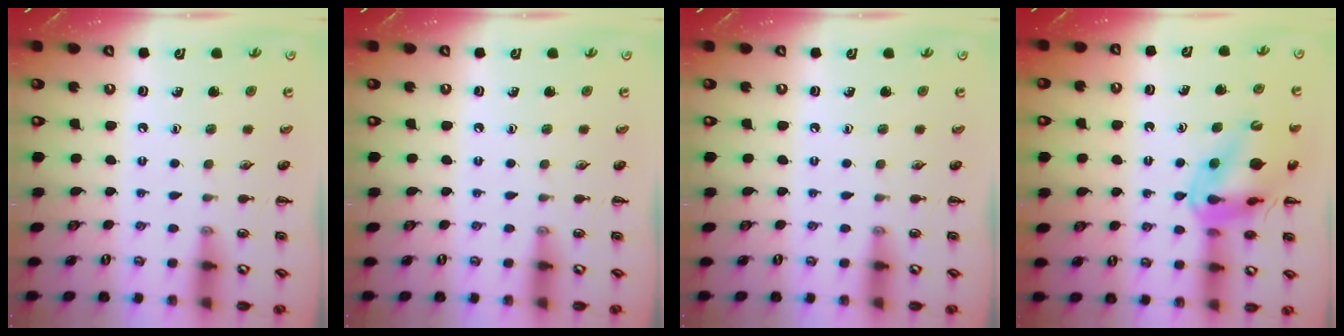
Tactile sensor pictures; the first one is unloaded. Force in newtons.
{"total": 0.0}
{"total": 0.0}
{"total": 16.0, "press": 15.7, "slide": 3.3}